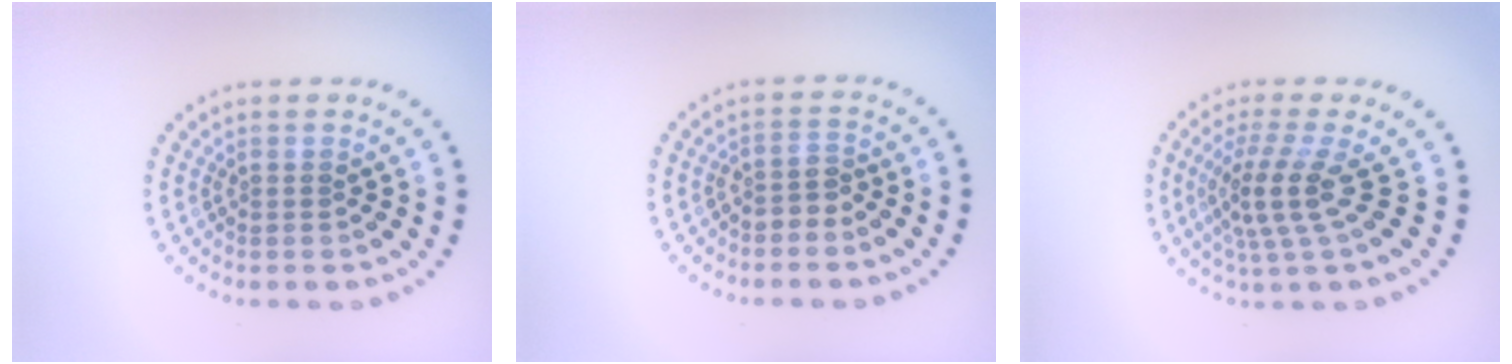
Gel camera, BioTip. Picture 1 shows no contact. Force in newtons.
{"total": 1.4, "press": 1.2, "slide": 0.8}
{"total": 3.8, "press": 2.7, "slide": 2.7}